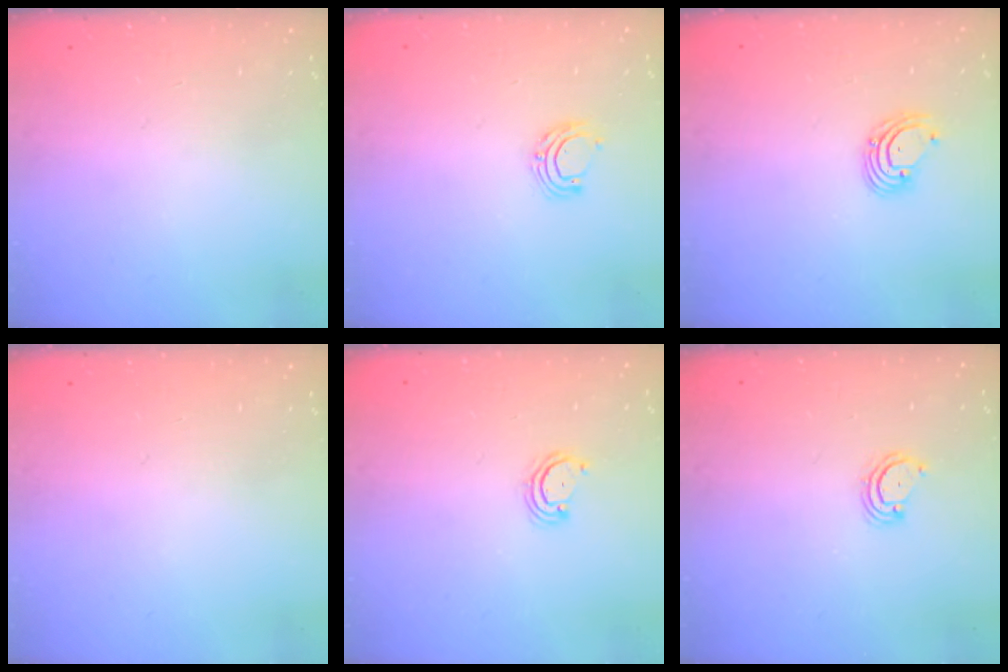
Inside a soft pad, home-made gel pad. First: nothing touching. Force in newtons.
{"total": 7.6, "press": 7.5, "slide": 0.9}
{"total": 3.3, "press": 3.3, "slide": 0.4}
{"total": 0.0}
{"total": 2.9, "press": 2.9, "slide": 0.3}
{"total": 3.5, "press": 3.4, "slide": 0.4}